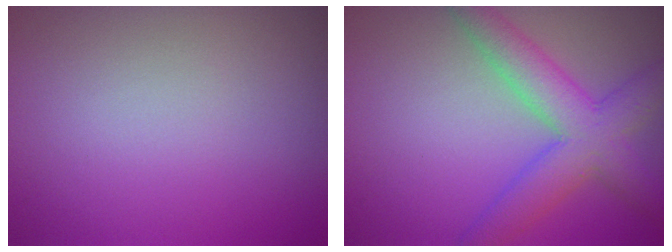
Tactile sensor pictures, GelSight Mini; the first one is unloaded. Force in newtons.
{"total": 6.1, "press": 6.1, "slide": 0.4}